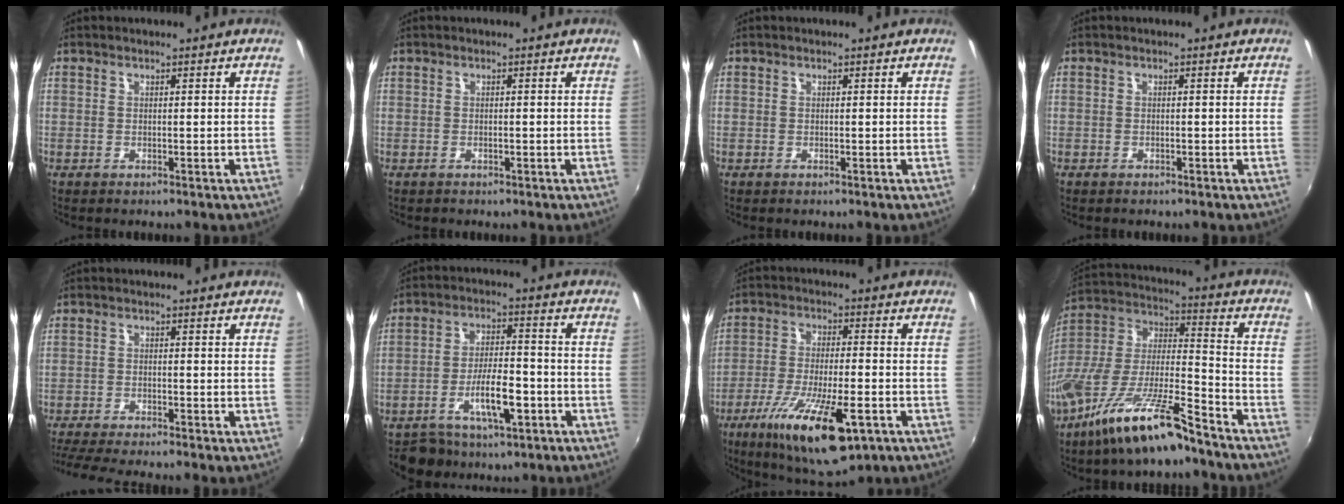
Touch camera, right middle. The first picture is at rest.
{"total": 0.8, "force": [-0.5, 0.6, 0.0], "torque": [-0.001, 0.000, -0.008]}
{"total": 0.0}
{"total": 0.7, "force": [-0.6, 0.3, 0.1], "torque": [-0.005, 0.000, -0.009]}
{"total": 7.5, "force": [-6.7, -0.4, 3.3], "torque": [-0.085, -0.025, -0.113]}
{"total": 10.6, "force": [-5.1, 5.1, 7.8], "torque": [-0.143, 0.009, -0.071]}
{"total": 17.8, "force": [-9.2, 4.7, 14.5], "torque": [-0.274, -0.052, -0.149]}
{"total": 18.6, "force": [-12.7, 3.4, 13.2], "torque": [-0.253, -0.023, -0.238]}